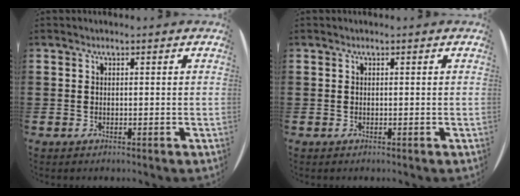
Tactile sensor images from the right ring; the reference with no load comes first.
{"total": 0.0}